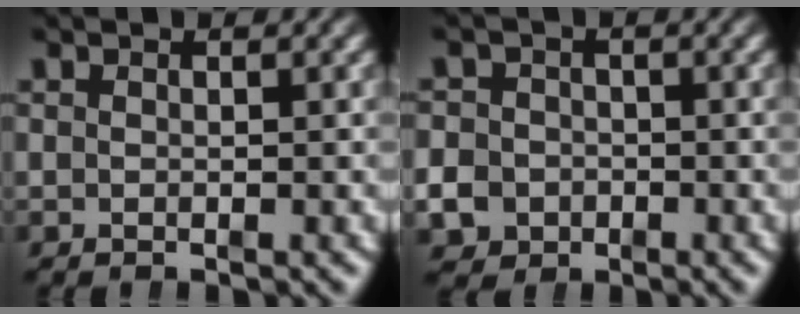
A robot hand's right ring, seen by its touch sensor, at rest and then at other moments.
{"total": 4.5, "force": [-1.7, 4.0, 1.1], "torque": [-0.027, -0.021, -0.025]}